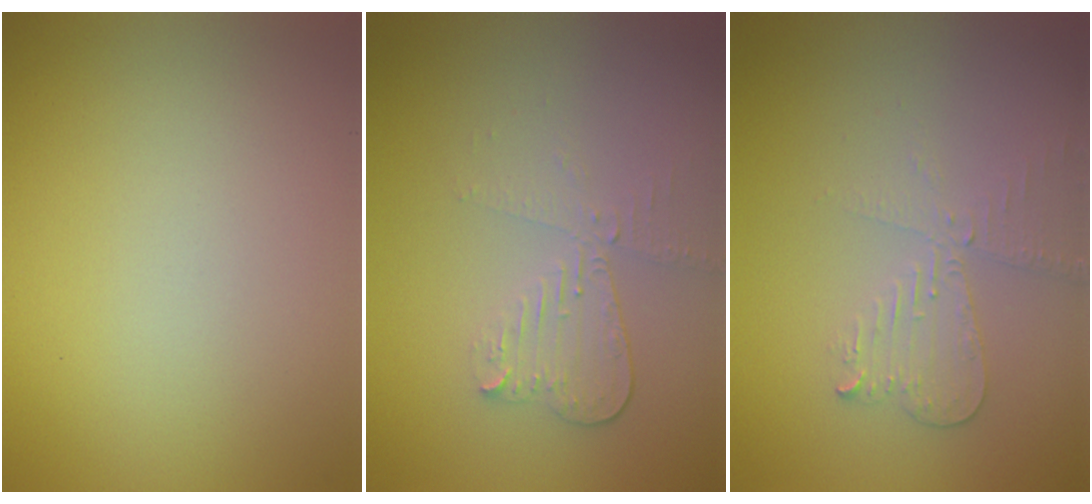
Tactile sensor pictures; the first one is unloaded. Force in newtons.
{"total": 2.8, "press": 2.5, "slide": 1.3}
{"total": 2.8, "press": 2.6, "slide": 0.9}